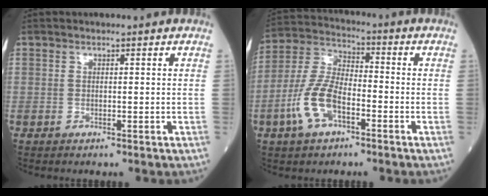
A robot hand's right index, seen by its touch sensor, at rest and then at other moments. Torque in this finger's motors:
{"motor_torque": [0.34, -0.21, 0.27, 0.13]}